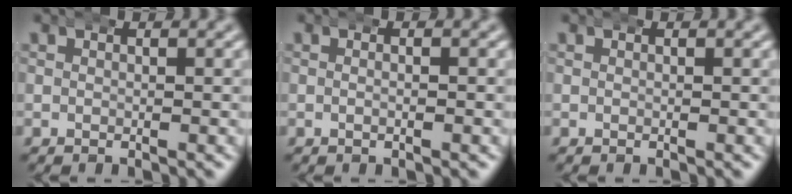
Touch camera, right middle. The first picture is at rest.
{"total": 1.0, "force": [-0.2, 0.3, 1.0], "torque": [-0.013, 0.004, -0.008]}
{"total": 0.0}